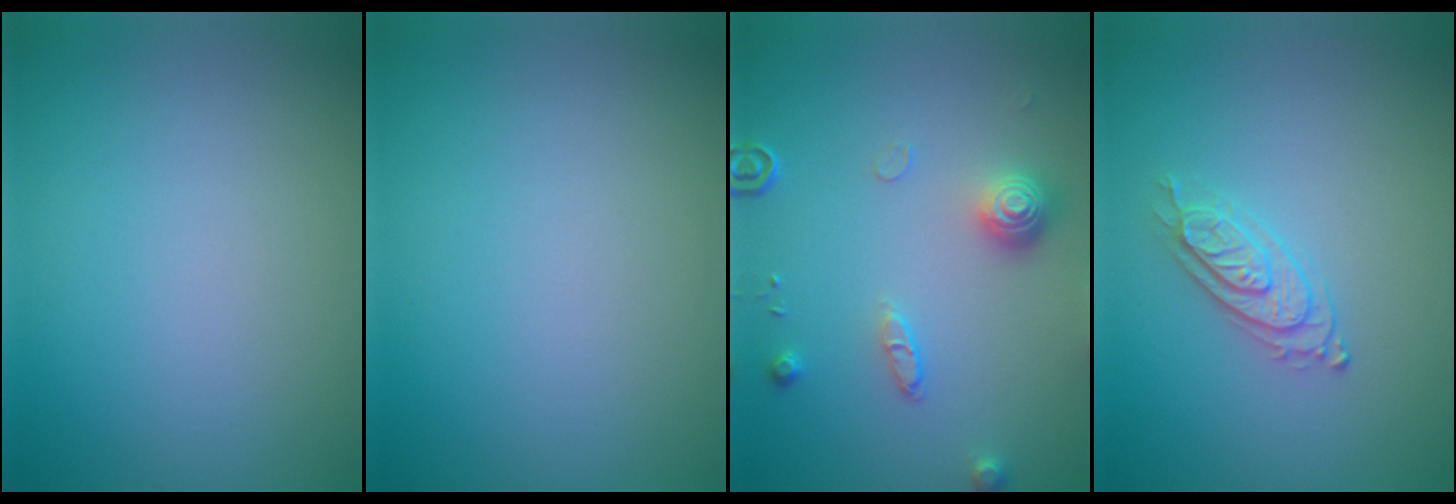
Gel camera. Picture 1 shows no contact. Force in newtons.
{"total": 0.0}
{"total": 3.0, "press": 2.8, "slide": 1.1}
{"total": 2.2, "press": 2.2, "slide": 0.5}